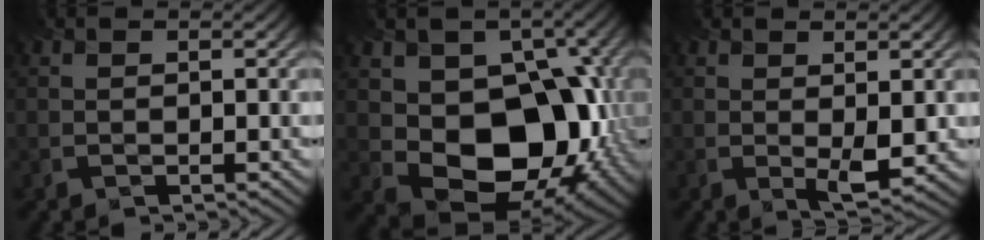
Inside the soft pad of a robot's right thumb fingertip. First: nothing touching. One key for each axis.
{"total": 13.7, "fx": -0.4, "fy": 10.1, "fz": 9.3, "tx": -0.139, "ty": -0.033, "tz": 0.000}
{"total": 2.9, "fx": 0.5, "fy": 1.0, "fz": 2.7, "tx": -0.050, "ty": -0.011, "tz": 0.015}